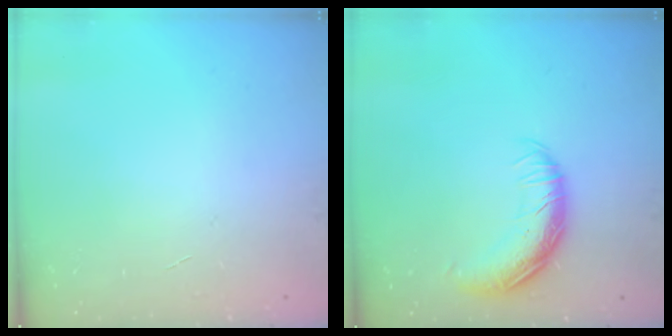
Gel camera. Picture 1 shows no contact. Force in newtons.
{"total": 14.7, "press": 14.7, "slide": 0.4}